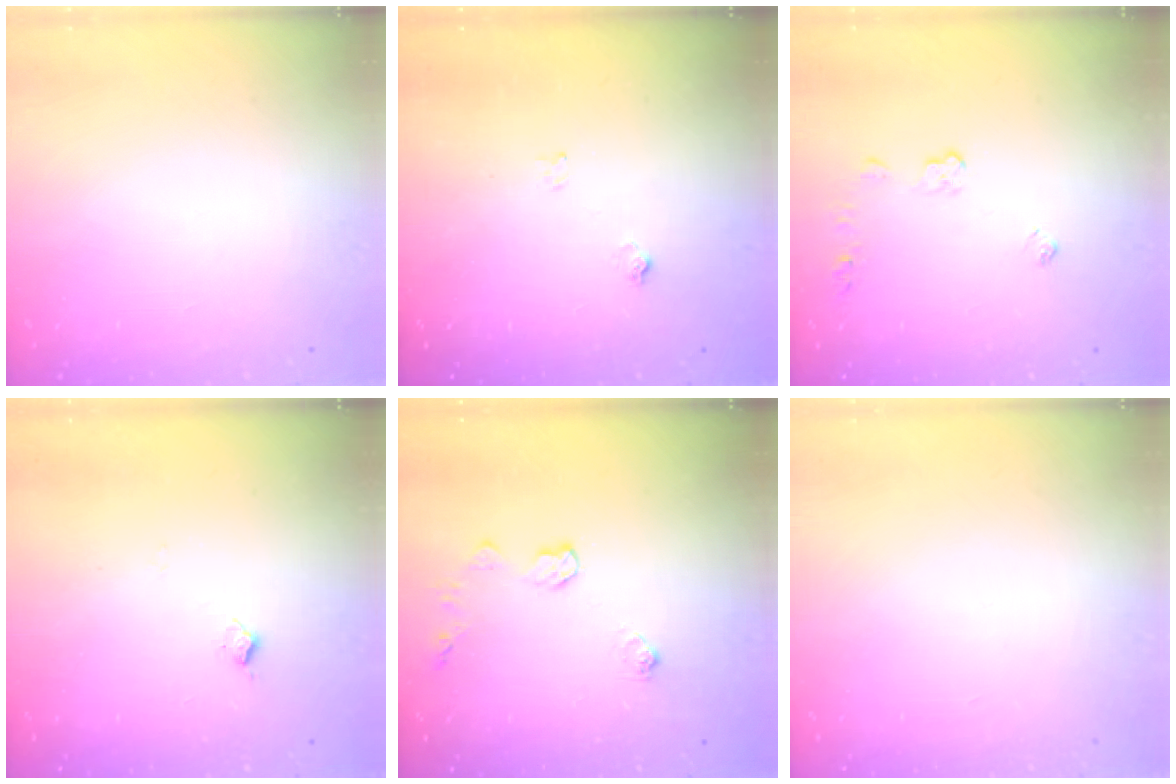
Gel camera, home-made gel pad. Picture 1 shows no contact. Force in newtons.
{"total": 5.8, "press": 5.7, "slide": 0.8}
{"total": 4.7, "press": 4.7, "slide": 0.6}
{"total": 5.0, "press": 5.0, "slide": 0.4}
{"total": 8.2, "press": 8.1, "slide": 0.3}
{"total": 0.0}